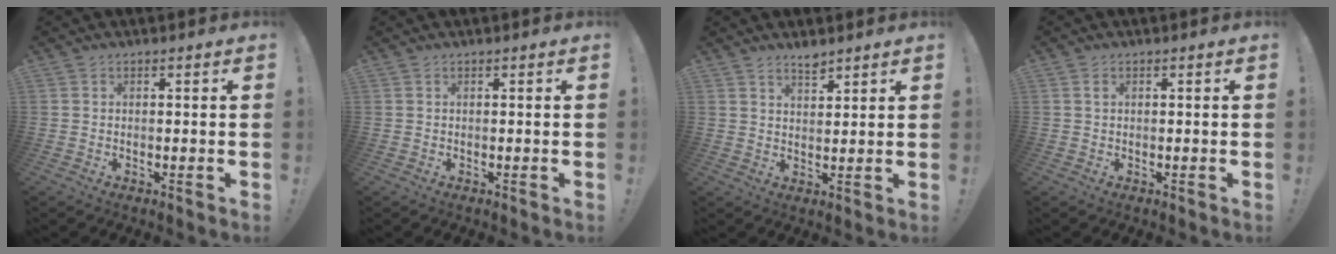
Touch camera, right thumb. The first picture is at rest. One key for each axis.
{"total": 0.0}
{"total": 3.8, "fx": 3.4, "fy": 1.3, "fz": 1.1, "tx": -0.006, "ty": -0.026, "tz": 0.058}
{"total": 1.0, "fx": 0.0, "fy": 1.0, "fz": 0.2, "tx": 0.001, "ty": 0.001, "tz": -0.001}